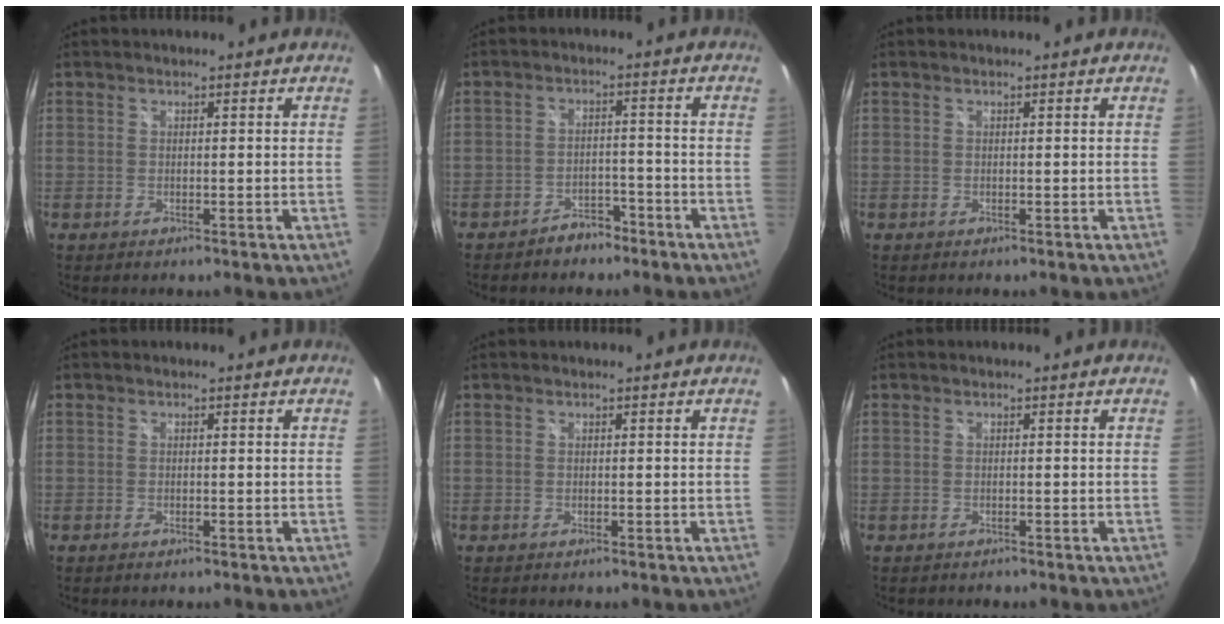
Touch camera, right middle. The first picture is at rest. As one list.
[{"total": 4.6, "force": [-3.8, 2.2, 1.1], "torque": [-0.032, 0.016, -0.051]}, {"total": 0.0}, {"total": 0.9, "force": [-0.7, 0.3, 0.4], "torque": [-0.009, -0.002, -0.014]}, {"total": 0.0}, {"total": 1.0, "force": [-0.9, 0.2, 0.2], "torque": [-0.007, -0.002, -0.013]}]